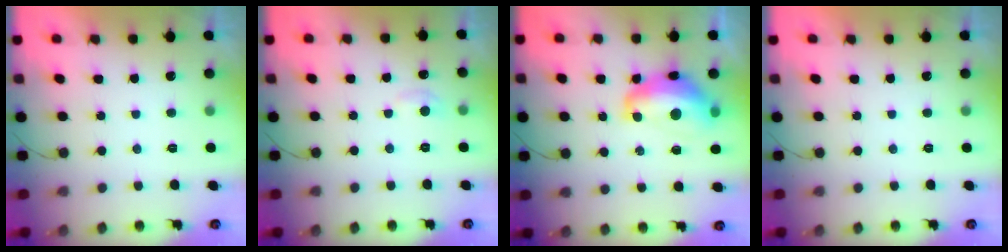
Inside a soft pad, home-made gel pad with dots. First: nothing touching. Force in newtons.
{"total": 5.8, "press": 5.8, "slide": 0.7}
{"total": 13.7, "press": 13.6, "slide": 1.2}
{"total": 0.0}